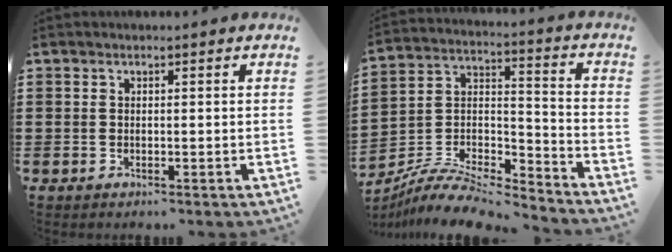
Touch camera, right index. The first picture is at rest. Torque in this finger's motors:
{"motor_torque": [-0.65, 0.81, 0.28, 0.06]}